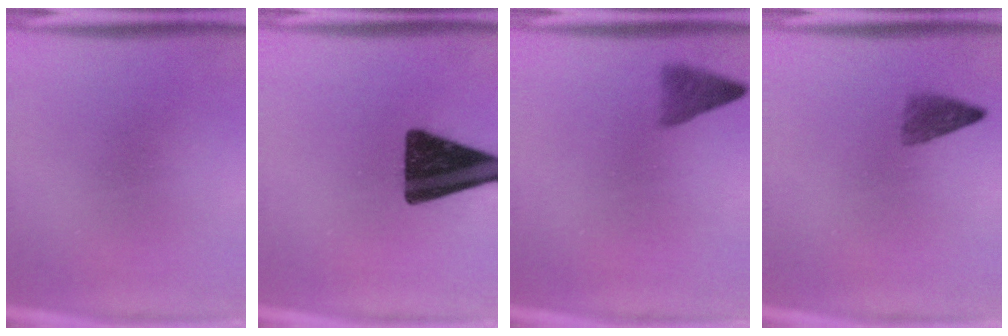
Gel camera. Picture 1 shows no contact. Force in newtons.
{"total": 16.5}
{"total": 2.6}
{"total": 2.4}